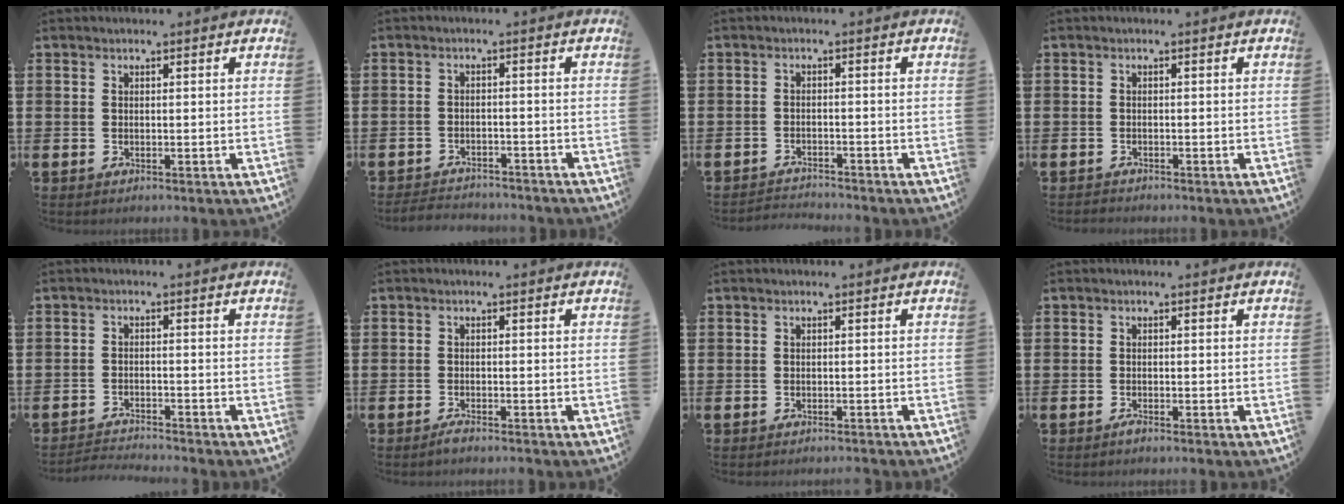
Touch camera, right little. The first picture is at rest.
{"total": 2.4, "force": [-2.4, 0.1, -0.1], "torque": [-0.005, 0.002, -0.051]}
{"total": 1.9, "force": [-1.9, -0.1, -0.2], "torque": [-0.002, 0.003, -0.041]}
{"total": 0.5, "force": [-0.5, 0.1, -0.1], "torque": [-0.001, -0.002, -0.011]}
{"total": 2.1, "force": [-2.1, -0.1, 0.0], "torque": [-0.004, 0.002, -0.046]}
{"total": 1.1, "force": [-1.0, 0.0, 0.5], "torque": [-0.010, -0.001, -0.020]}
{"total": 0.7, "force": [-0.7, -0.1, 0.0], "torque": [0.000, -0.001, -0.014]}
{"total": 0.7, "force": [-0.6, 0.0, 0.4], "torque": [-0.007, -0.003, -0.010]}